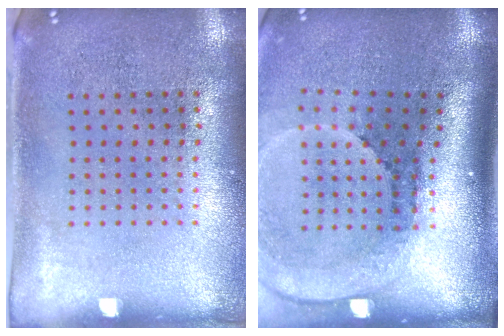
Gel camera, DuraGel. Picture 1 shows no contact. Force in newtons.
{"total": 2.7, "press": 1.8, "slide": 2.0}